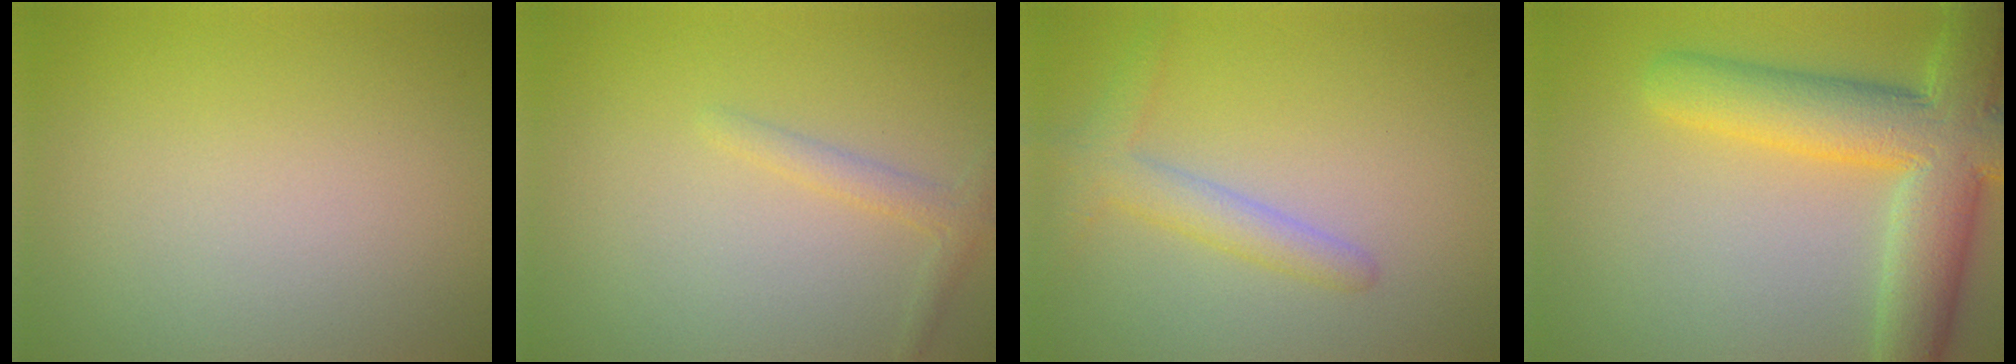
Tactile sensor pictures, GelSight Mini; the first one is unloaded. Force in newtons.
{"total": 1.4, "press": 1.4, "slide": 0.1}
{"total": 2.1, "press": 2.1, "slide": 0.2}
{"total": 9.4, "press": 9.4, "slide": 0.6}